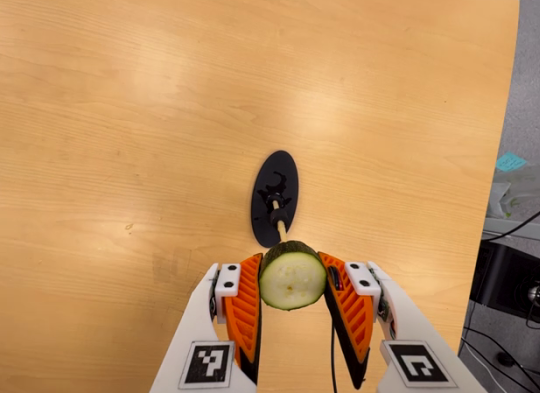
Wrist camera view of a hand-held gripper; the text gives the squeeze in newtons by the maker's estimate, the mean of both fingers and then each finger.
{"total": 10.0, "left": 9.5, "right": 10.5}